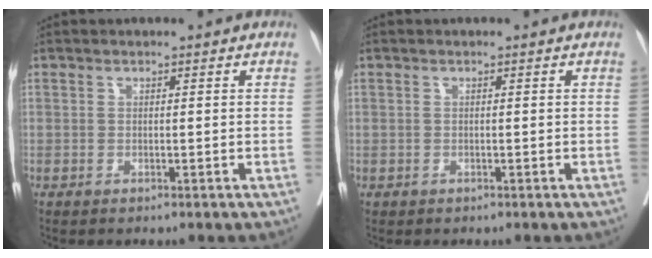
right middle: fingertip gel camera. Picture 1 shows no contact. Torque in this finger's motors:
{"motor_torque": [0.36, -0.30, 0.05, 0.02]}